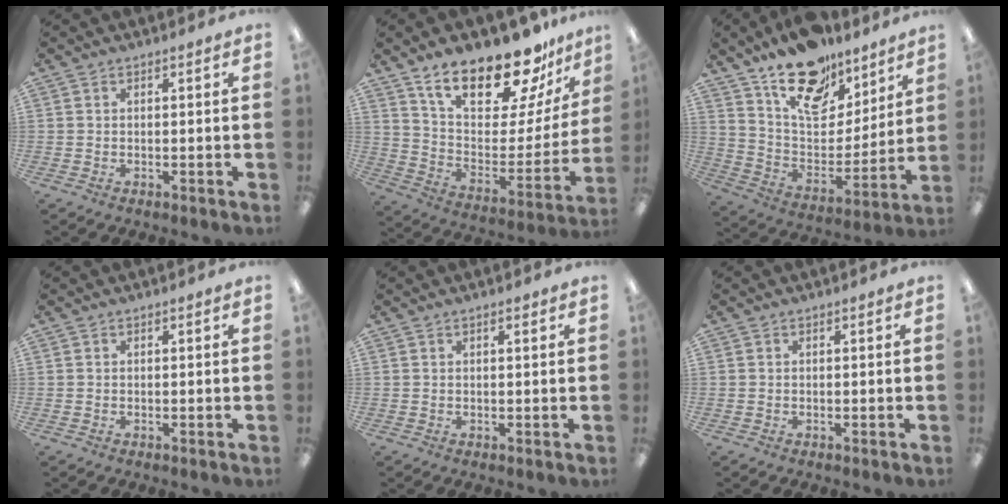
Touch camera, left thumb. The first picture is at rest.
{"total": 22.3, "force": [17.7, 7.5, 11.4], "torque": [-0.191, -0.122, 0.305]}
{"total": 18.7, "force": [14.0, 9.2, 8.2], "torque": [-0.139, -0.092, 0.249]}
{"total": 0.0}
{"total": 0.9, "force": [0.6, 0.2, 0.6], "torque": [-0.013, 0.000, 0.011]}
{"total": 0.0}